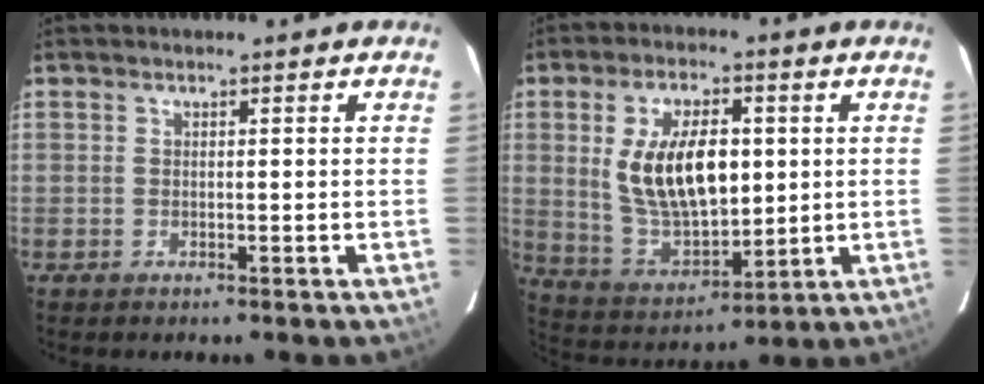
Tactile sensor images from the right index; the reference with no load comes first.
{"total": 15.9, "force": [2.5, 8.2, 13.4], "torque": [-0.254, -0.001, 0.061]}